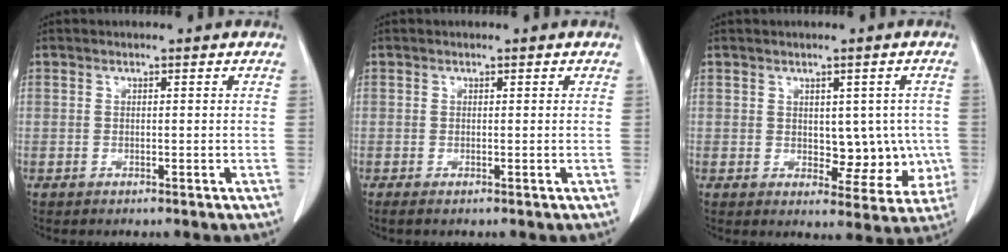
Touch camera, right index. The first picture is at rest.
{"total": 1.2, "force": [-0.4, 0.6, 0.9], "torque": [-0.032, 0.000, -0.006]}
{"total": 9.0, "force": [-0.1, 5.6, 7.1], "torque": [-0.076, 0.016, 0.019]}